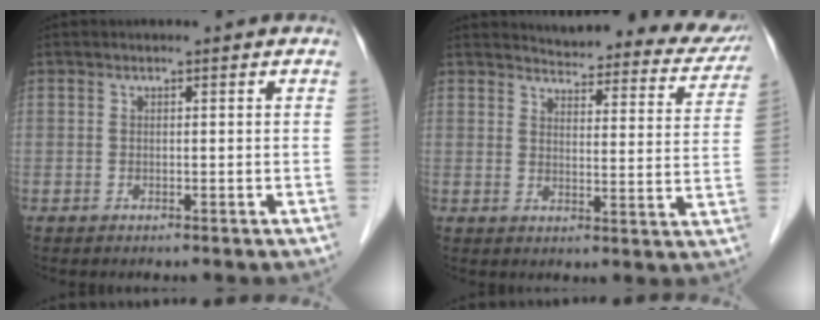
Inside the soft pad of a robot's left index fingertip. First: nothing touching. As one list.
[{"total": 18.0, "force": [17.2, 3.5, 3.6], "torque": [-0.023, -0.060, 0.179]}]